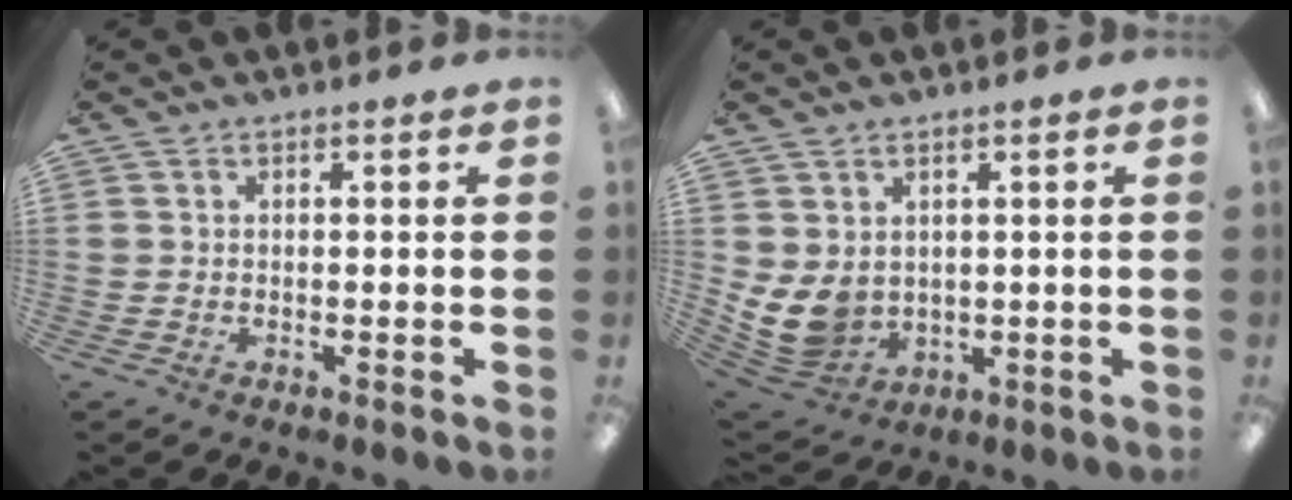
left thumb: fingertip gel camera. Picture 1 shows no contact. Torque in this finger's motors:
{"motor_torque": [1.25, 1.24, 0.33, -0.42, 0.08]}